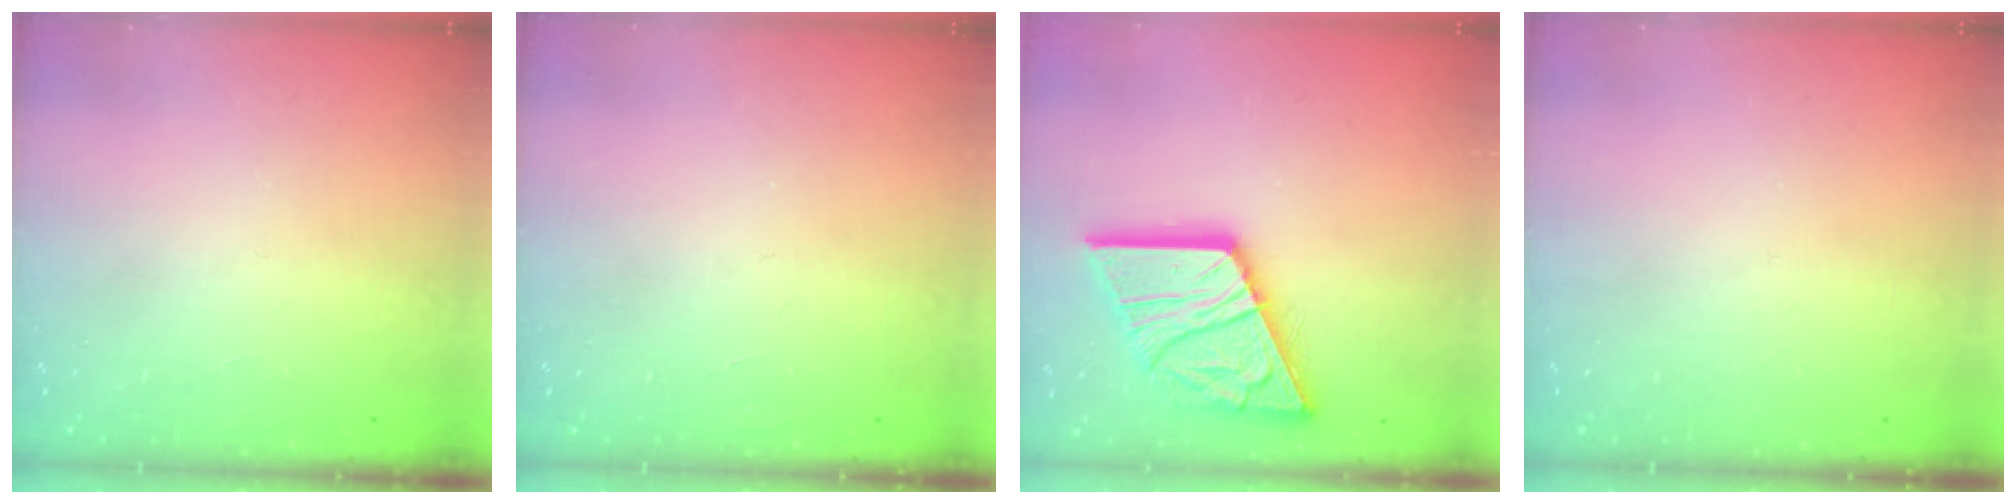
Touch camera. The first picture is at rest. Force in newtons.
{"total": 0.0}
{"total": 21.9, "press": 21.7, "slide": 2.4}
{"total": 0.0}